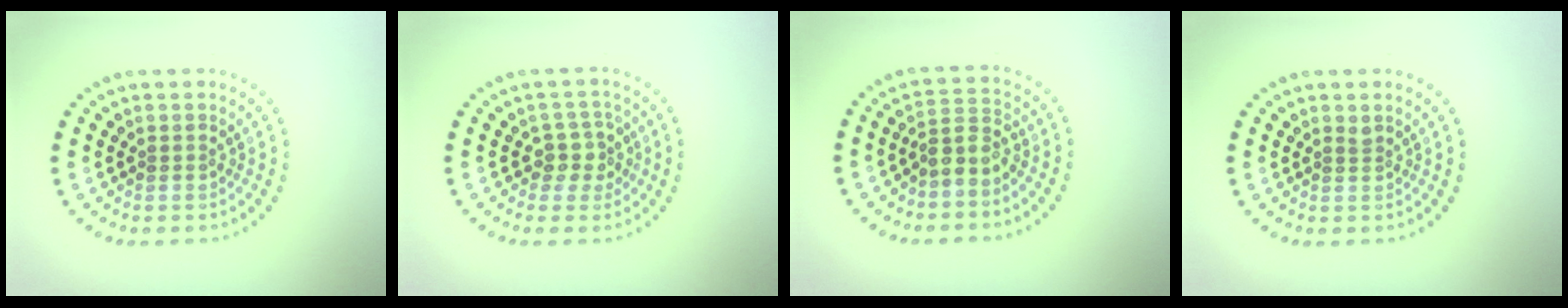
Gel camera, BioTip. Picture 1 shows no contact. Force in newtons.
{"total": 2.3, "press": 2.0, "slide": 1.2}
{"total": 2.5, "press": 2.0, "slide": 1.5}
{"total": 0.6, "press": 0.4, "slide": 0.5}